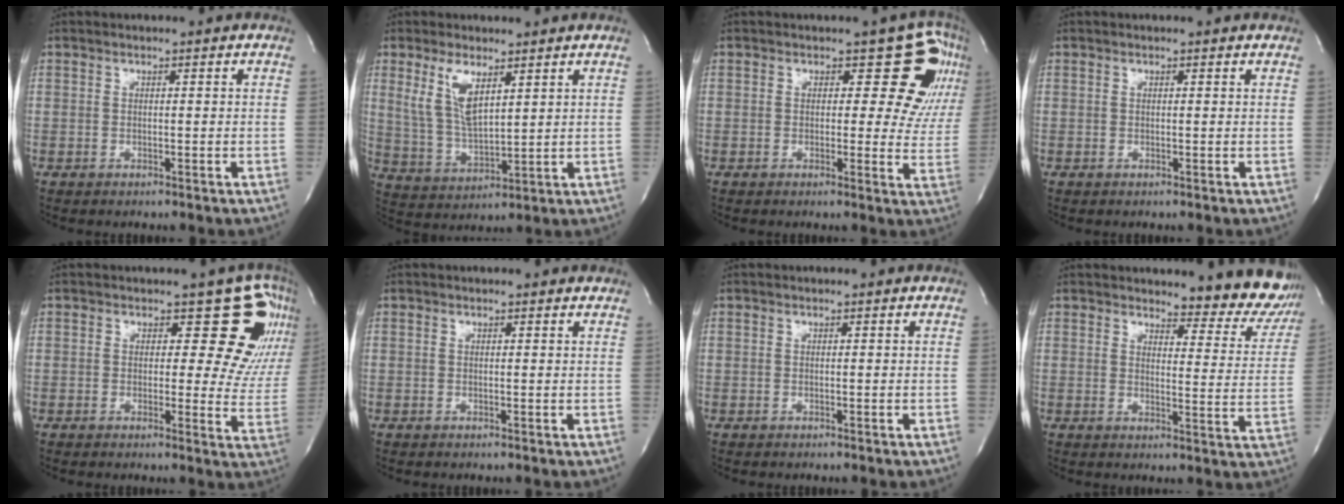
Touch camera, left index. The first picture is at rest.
{"total": 7.5, "force": [3.8, 2.3, 6.0], "torque": [-0.129, -0.001, 0.084]}
{"total": 9.8, "force": [4.4, 5.4, 6.9], "torque": [-0.057, -0.001, 0.031]}
{"total": 0.6, "force": [0.5, 0.1, 0.2], "torque": [-0.012, 0.005, 0.003]}
{"total": 11.6, "force": [6.9, 6.0, 7.2], "torque": [-0.060, -0.012, 0.049]}
{"total": 1.6, "force": [1.5, 0.4, 0.5], "torque": [-0.016, 0.009, 0.009]}
{"total": 0.0}
{"total": 10.4, "force": [10.1, 2.4, 1.4], "torque": [0.010, -0.056, 0.093]}